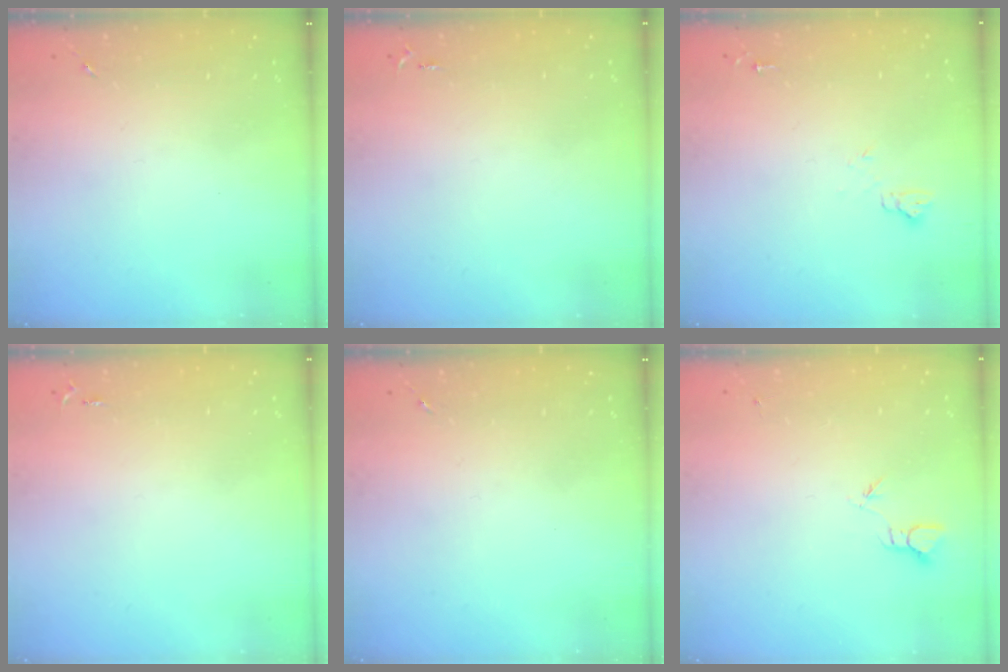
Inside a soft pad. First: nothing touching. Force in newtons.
{"total": 2.5, "press": 2.5, "slide": 0.3}
{"total": 5.4, "press": 5.4, "slide": 0.7}
{"total": 2.6, "press": 2.6, "slide": 0.3}
{"total": 0.0}
{"total": 2.3, "press": 2.3, "slide": 0.1}